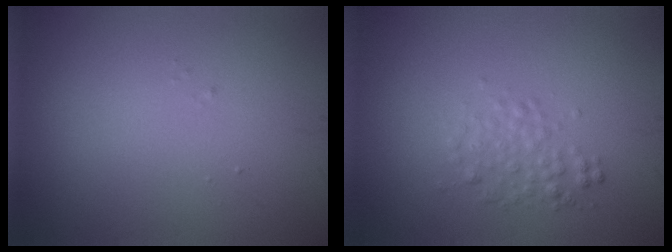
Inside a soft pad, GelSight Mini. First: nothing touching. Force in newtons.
{"total": 2.0, "press": 2.0, "slide": 0.1}